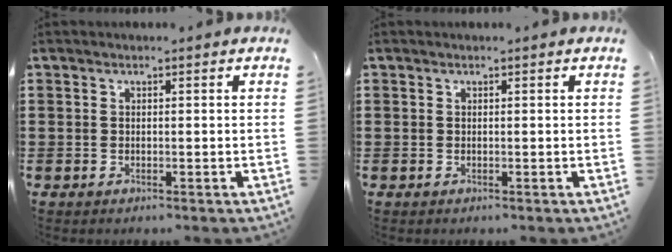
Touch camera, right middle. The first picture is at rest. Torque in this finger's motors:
{"motor_torque": [0.01, -0.02, -0.02, -0.01]}